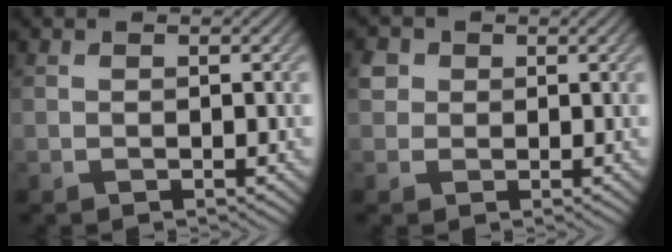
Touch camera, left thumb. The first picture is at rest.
{"total": 2.3, "force": [0.6, 2.2, 0.6], "torque": [-0.015, 0.000, 0.007]}